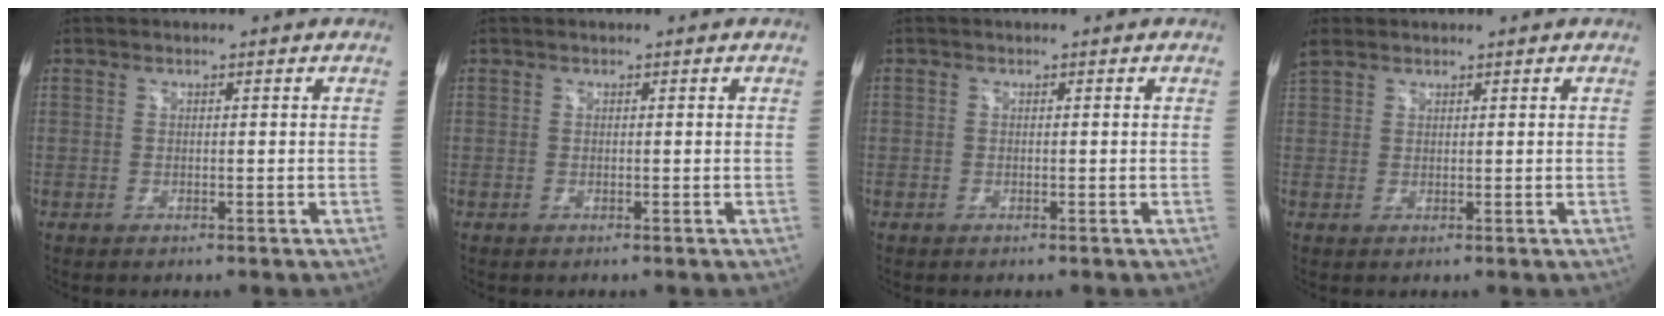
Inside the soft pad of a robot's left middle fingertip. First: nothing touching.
{"total": 0.0}
{"total": 0.0}
{"total": 3.1, "force": [2.6, 1.4, 1.1], "torque": [-0.037, 0.021, 0.058]}